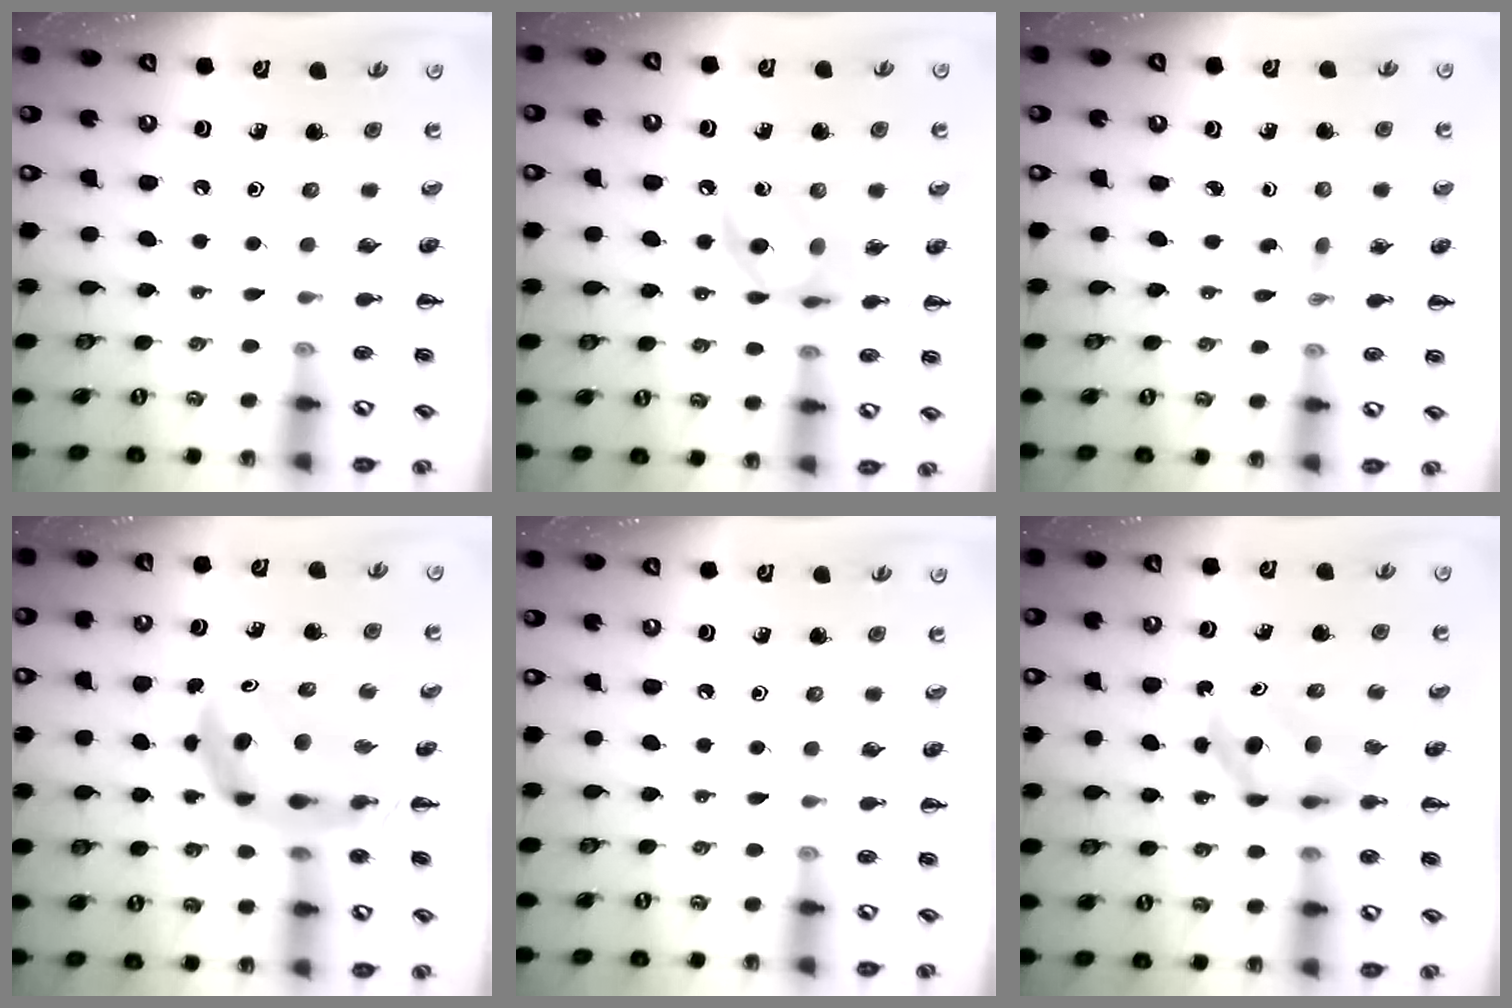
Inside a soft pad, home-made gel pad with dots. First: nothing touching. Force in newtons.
{"total": 11.5, "press": 11.4, "slide": 1.5}
{"total": 1.9, "press": 1.6, "slide": 0.9}
{"total": 7.2, "press": 6.8, "slide": 2.3}
{"total": 0.0}
{"total": 5.7, "press": 5.5, "slide": 1.4}